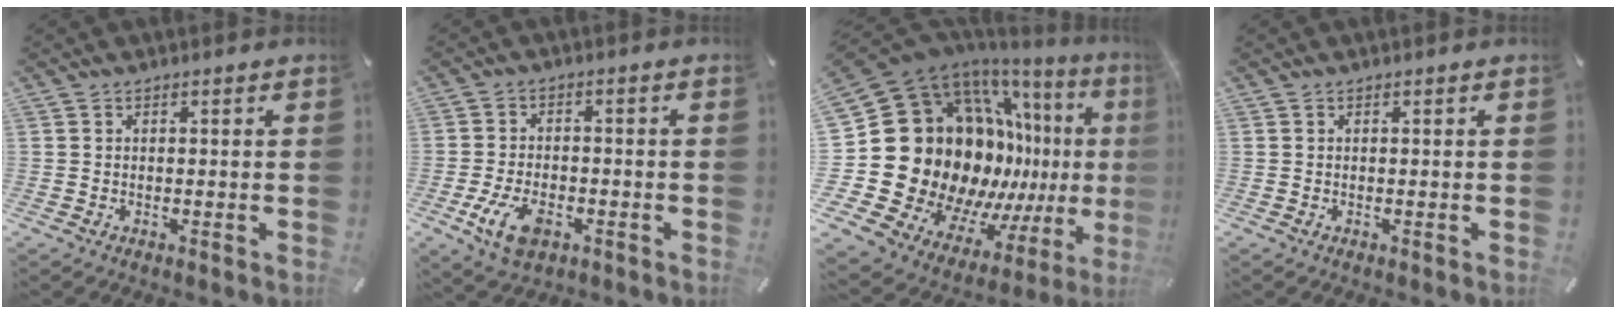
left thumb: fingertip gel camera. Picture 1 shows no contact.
{"total": 8.6, "force": [-3.6, 5.2, 5.9], "torque": [-0.127, 0.003, -0.068]}
{"total": 29.5, "force": [1.0, 22.1, 19.4], "torque": [-0.340, -0.097, 0.091]}
{"total": 0.0}